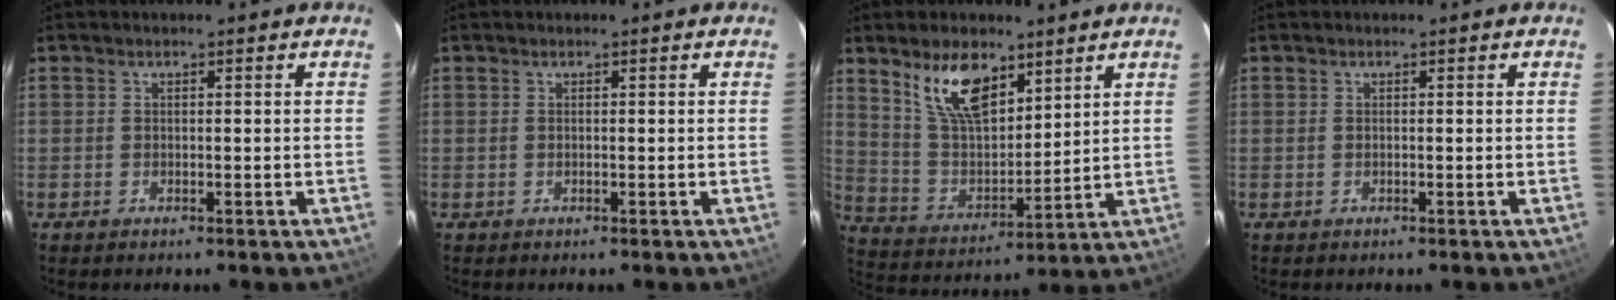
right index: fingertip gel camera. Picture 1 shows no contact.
{"total": 0.0}
{"total": 13.1, "force": [8.1, 6.1, 8.4], "torque": [-0.156, 0.006, 0.163]}
{"total": 0.0}